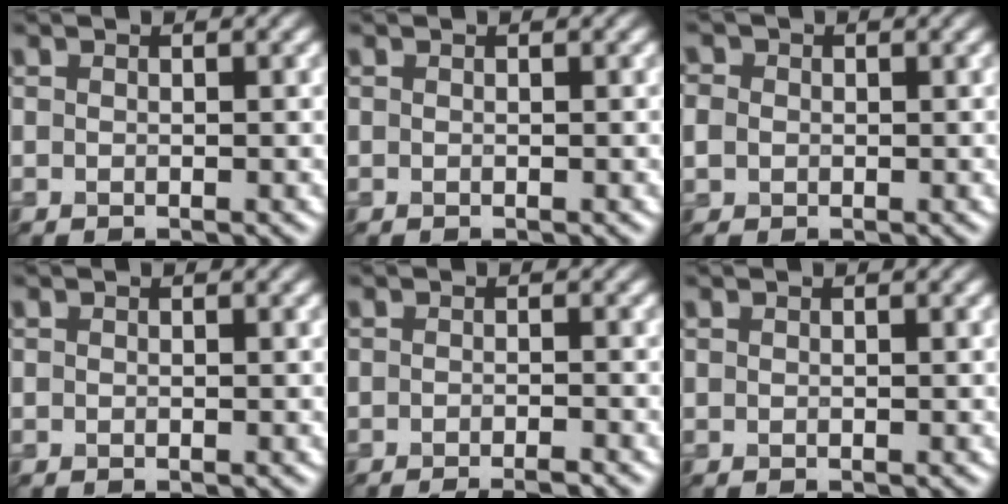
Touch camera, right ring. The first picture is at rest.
{"total": 0.0}
{"total": 2.0, "force": [0.2, 1.9, 0.7], "torque": [-0.014, 0.007, -0.002]}
{"total": 0.0}
{"total": 2.9, "force": [-2.1, 0.6, 1.9], "torque": [-0.018, 0.000, -0.035]}
{"total": 0.0}